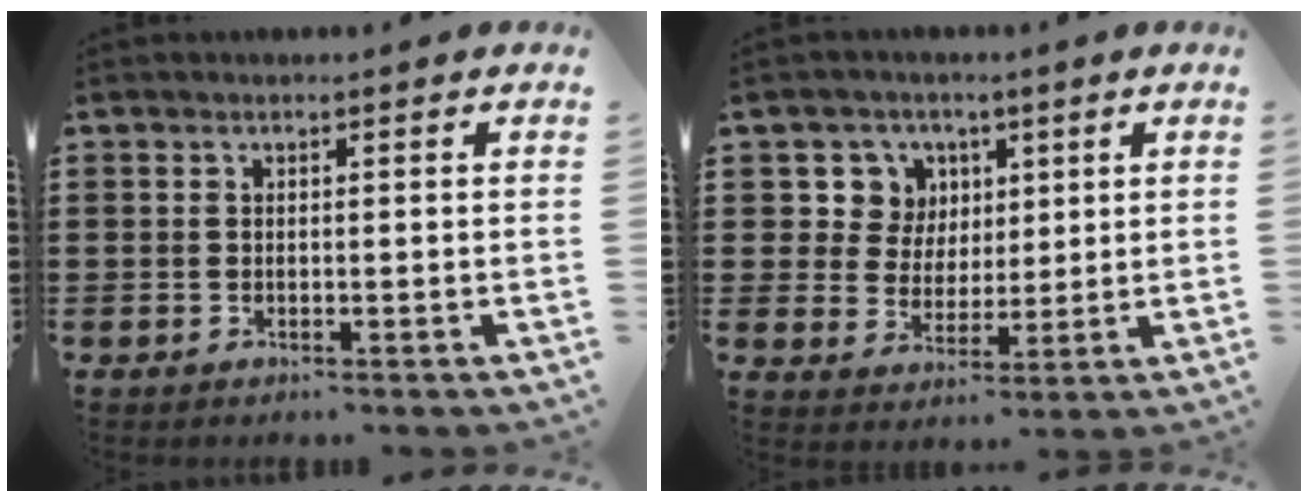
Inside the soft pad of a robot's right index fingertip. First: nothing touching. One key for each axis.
{"total": 6.7, "fx": 2.6, "fy": 6.1, "fz": 0.9, "tx": -0.046, "ty": 0.008, "tz": 0.047}